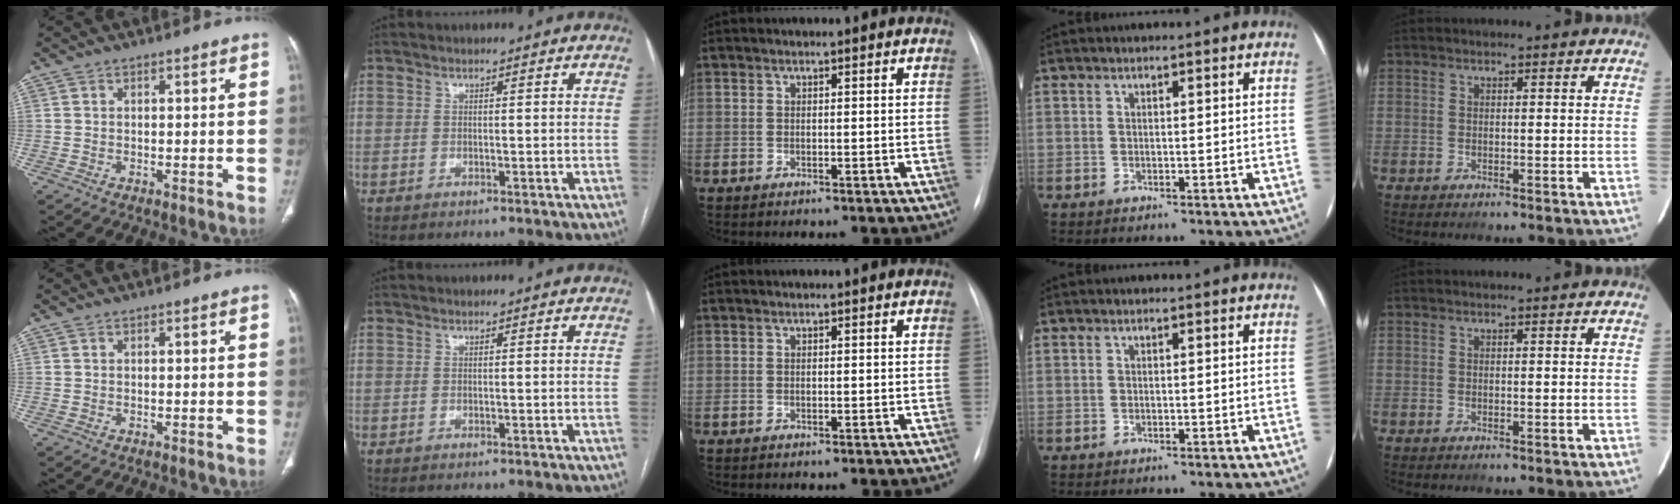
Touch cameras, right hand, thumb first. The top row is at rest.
{}